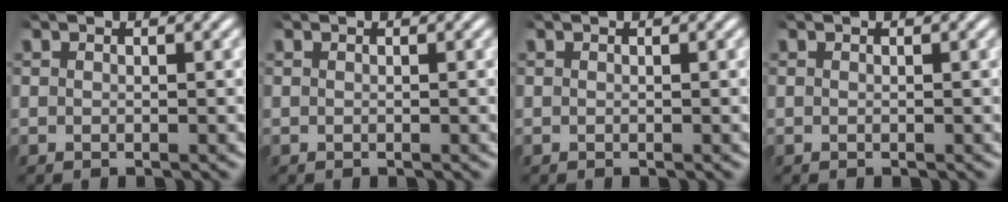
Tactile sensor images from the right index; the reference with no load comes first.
{"total": 0.0}
{"total": 0.0}
{"total": 0.0}